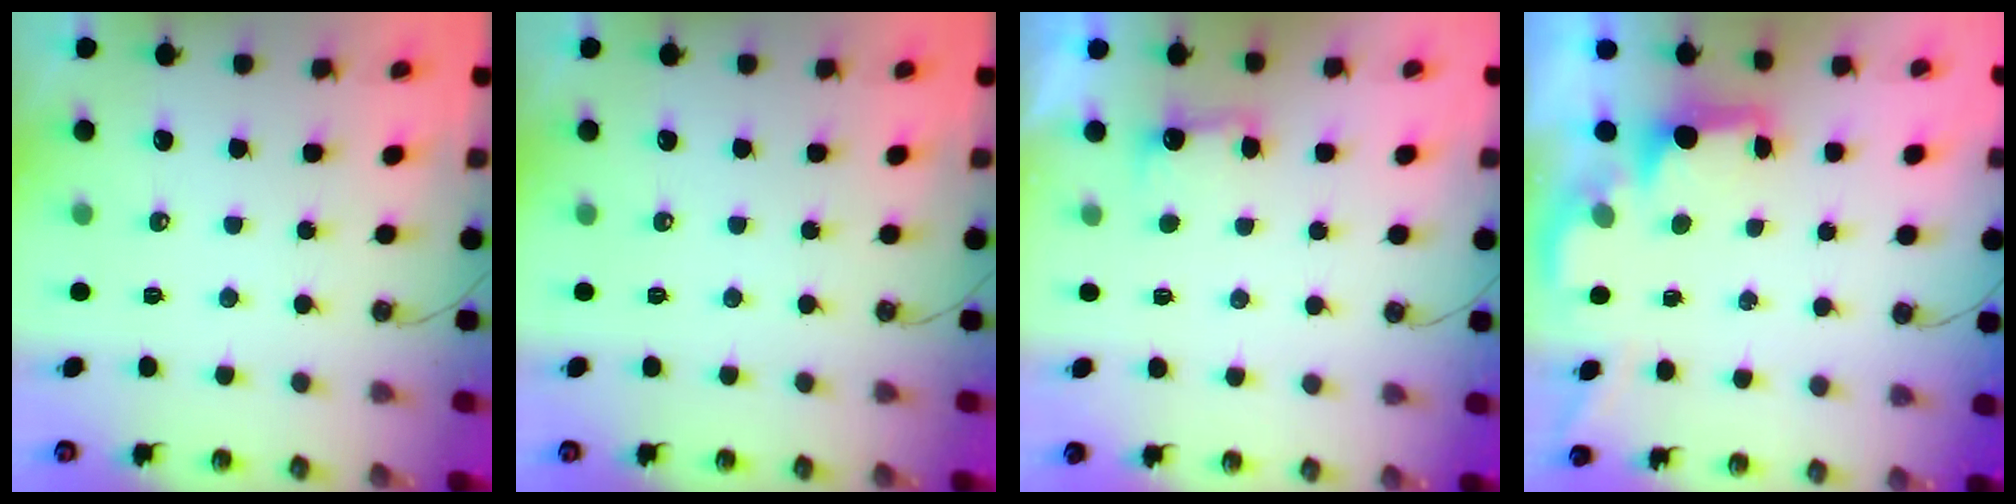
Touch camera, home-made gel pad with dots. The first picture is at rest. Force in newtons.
{"total": 0.0}
{"total": 2.9, "press": 2.7, "slide": 1.0}
{"total": 2.1, "press": 1.9, "slide": 0.8}